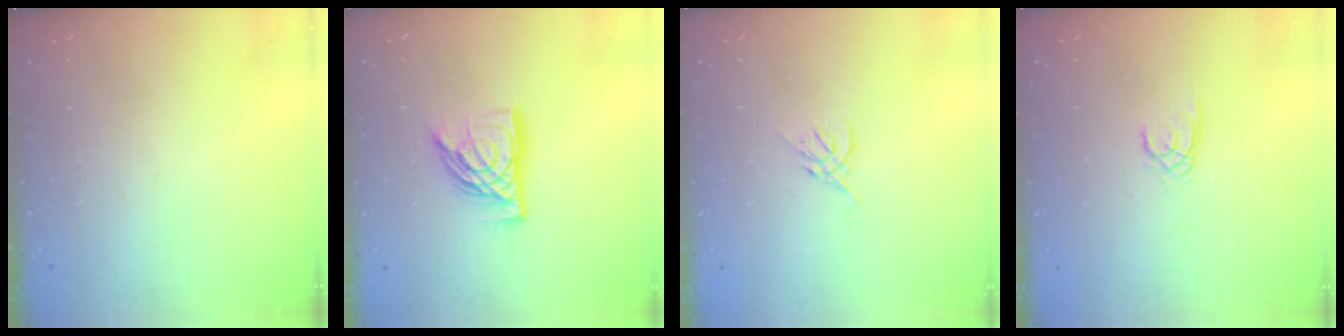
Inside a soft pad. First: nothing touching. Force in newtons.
{"total": 11.3, "press": 11.3, "slide": 1.3}
{"total": 2.6, "press": 2.5, "slide": 0.8}
{"total": 1.3, "press": 1.3, "slide": 0.1}